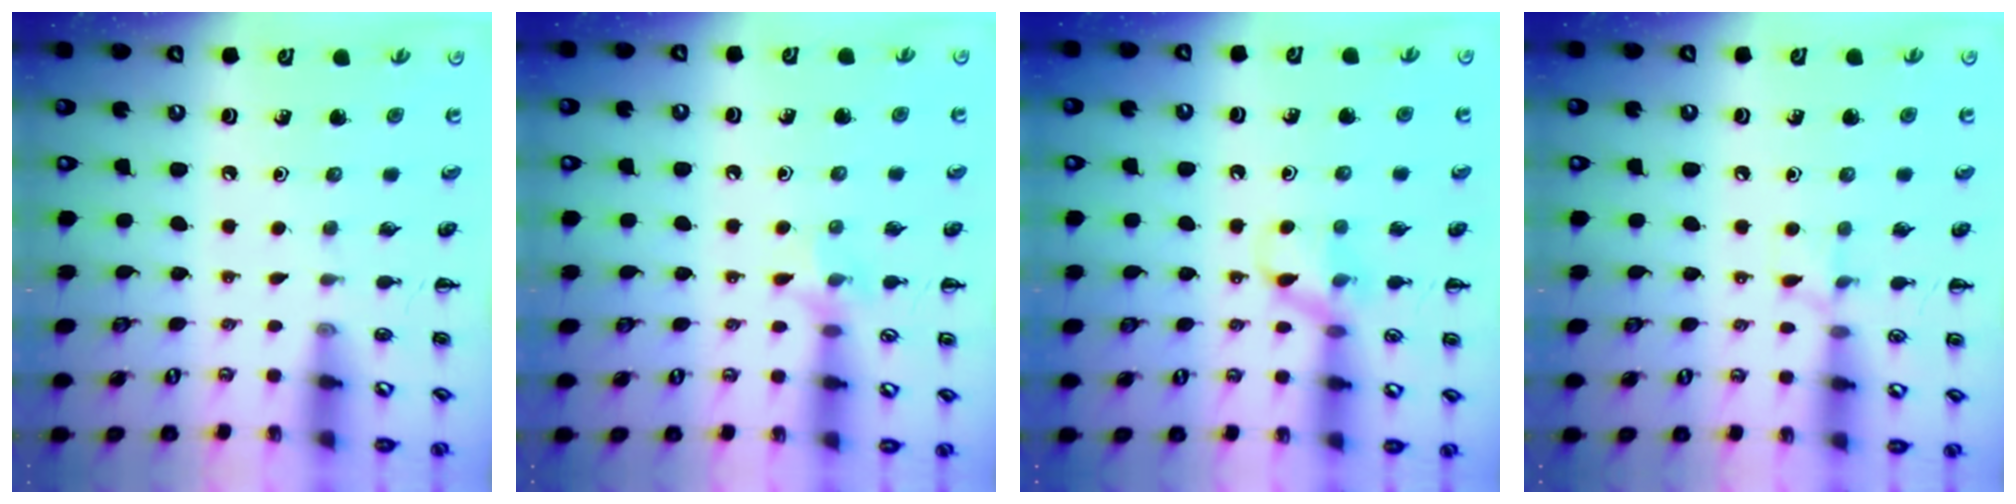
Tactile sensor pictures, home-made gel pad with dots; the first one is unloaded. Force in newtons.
{"total": 7.3, "press": 7.1, "slide": 1.6}
{"total": 8.2, "press": 8.1, "slide": 0.9}
{"total": 4.8, "press": 4.6, "slide": 1.5}